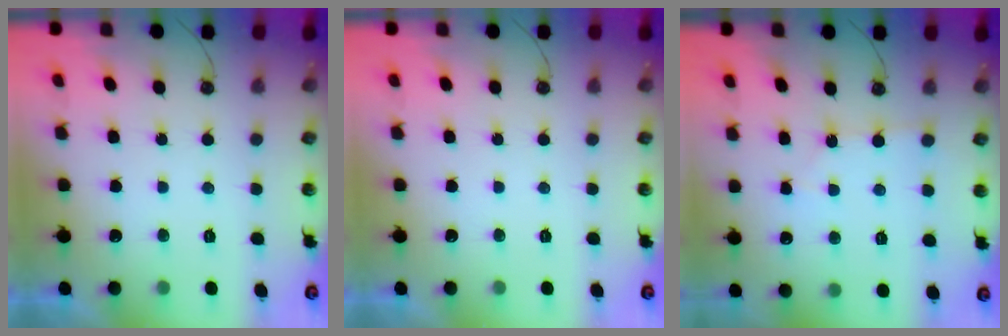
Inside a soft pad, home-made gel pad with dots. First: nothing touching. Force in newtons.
{"total": 0.0}
{"total": 2.3, "press": 2.3, "slide": 0.4}